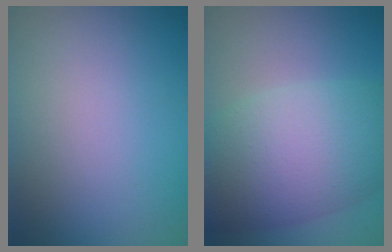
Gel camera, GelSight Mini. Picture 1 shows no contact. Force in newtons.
{"total": 9.9, "press": 9.9, "slide": 0.1}